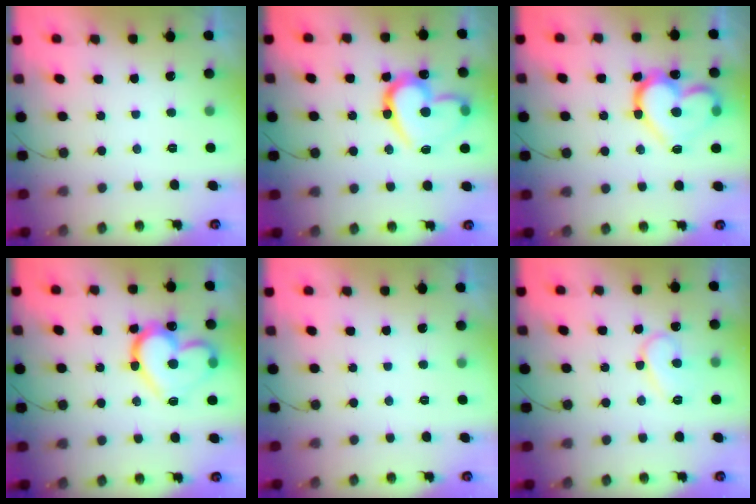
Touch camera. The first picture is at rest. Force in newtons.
{"total": 18.2, "press": 18.0, "slide": 2.5}
{"total": 18.2, "press": 18.0, "slide": 2.0}
{"total": 19.8, "press": 19.7, "slide": 1.4}
{"total": 0.0}
{"total": 10.0, "press": 9.9, "slide": 1.0}